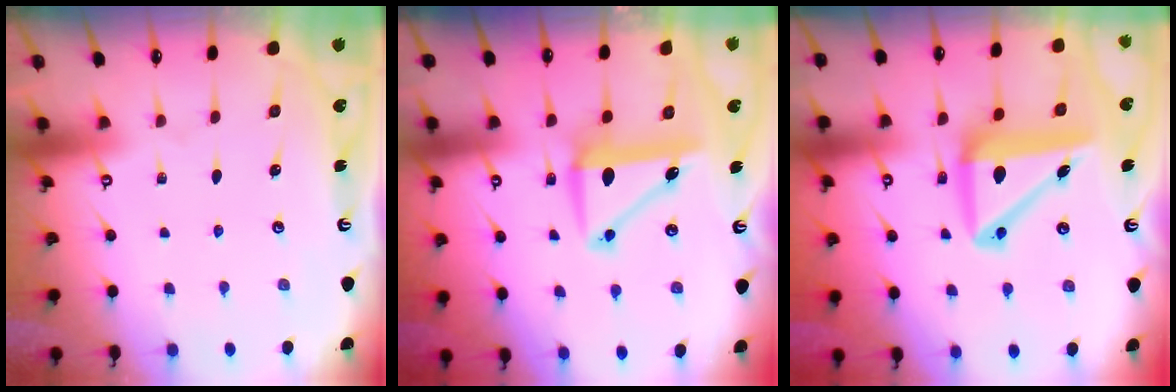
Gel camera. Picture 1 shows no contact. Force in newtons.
{"total": 8.4, "press": 8.2, "slide": 1.9}
{"total": 12.5, "press": 12.2, "slide": 2.7}